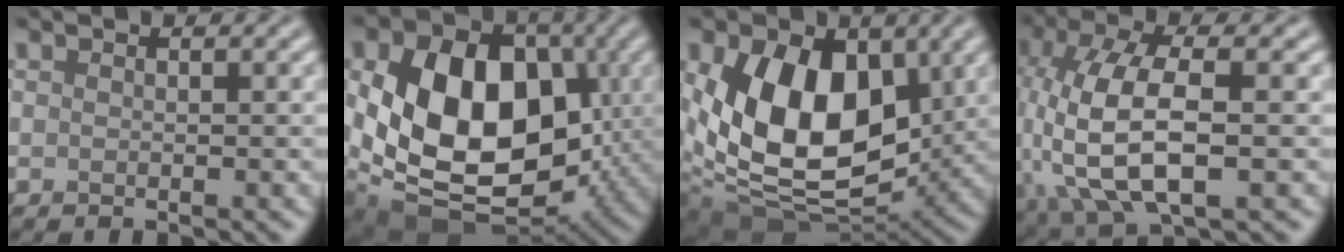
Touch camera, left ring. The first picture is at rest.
{"total": 14.1, "force": [0.0, 9.9, 10.0], "torque": [-0.172, -0.014, -0.004]}
{"total": 12.0, "force": [1.8, 7.7, 9.1], "torque": [-0.161, -0.016, 0.034]}
{"total": 11.0, "force": [-1.4, 4.9, 9.8], "torque": [-0.218, 0.000, -0.032]}